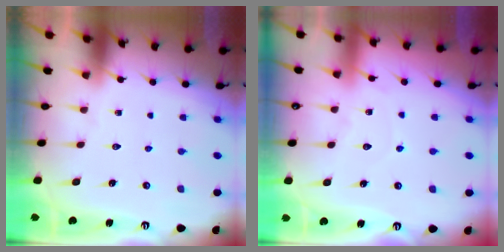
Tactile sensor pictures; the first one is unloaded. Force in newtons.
{"total": 3.6, "press": 3.6, "slide": 0.4}